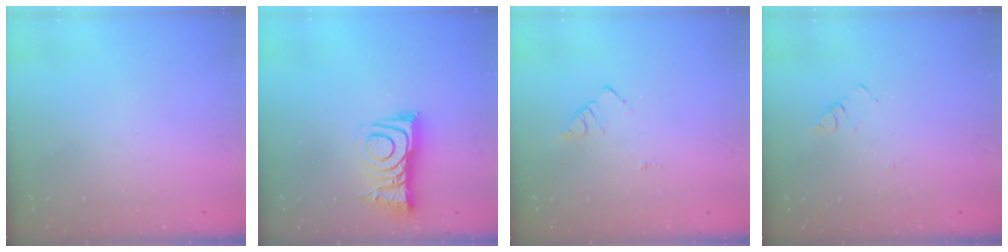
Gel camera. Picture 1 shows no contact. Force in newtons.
{"total": 8.3, "press": 8.3, "slide": 0.7}
{"total": 3.7, "press": 3.7, "slide": 0.3}
{"total": 3.1, "press": 3.1, "slide": 0.5}